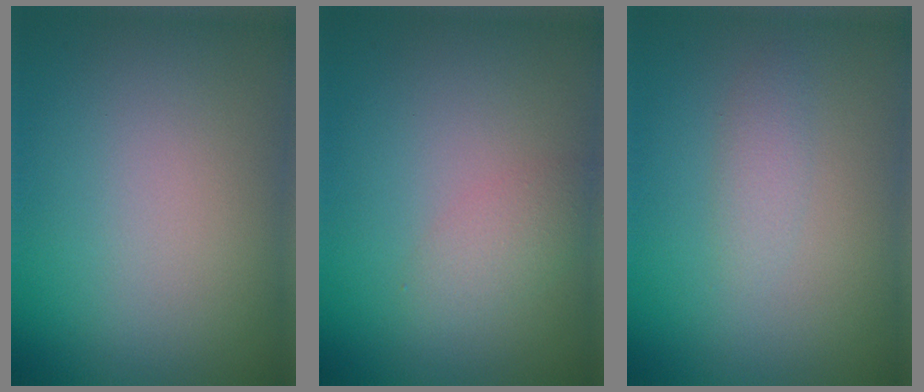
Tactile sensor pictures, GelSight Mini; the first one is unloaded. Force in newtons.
{"total": 1.7, "press": 1.7, "slide": 0.1}
{"total": 1.3, "press": 1.3, "slide": 0.1}